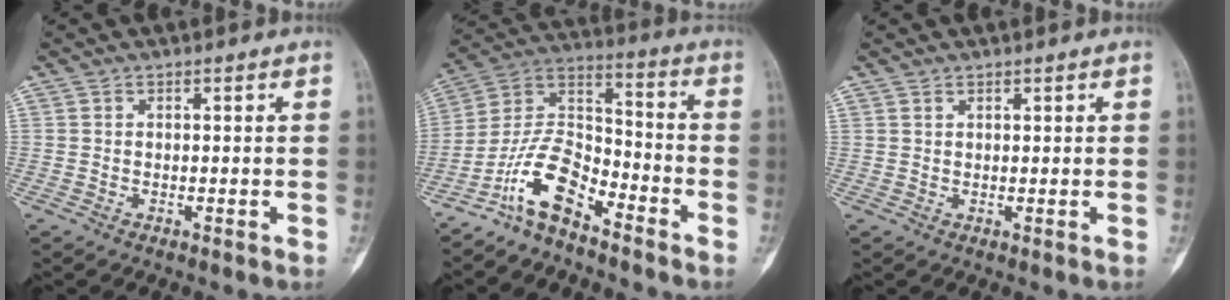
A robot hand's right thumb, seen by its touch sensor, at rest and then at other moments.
{"total": 11.8, "force": [-8.2, 5.0, 6.8], "torque": [-0.121, 0.087, -0.168]}
{"total": 0.5, "force": [0.4, 0.2, 0.1], "torque": [0.008, 0.001, 0.006]}